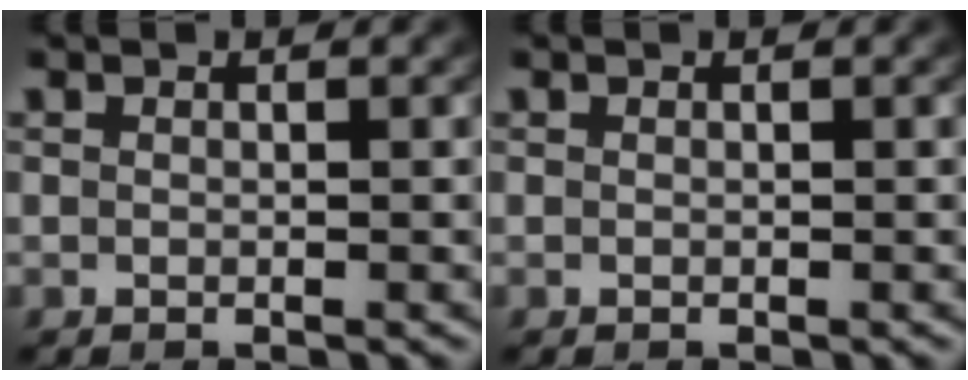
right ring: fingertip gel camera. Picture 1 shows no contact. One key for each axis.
{"total": 0.0}